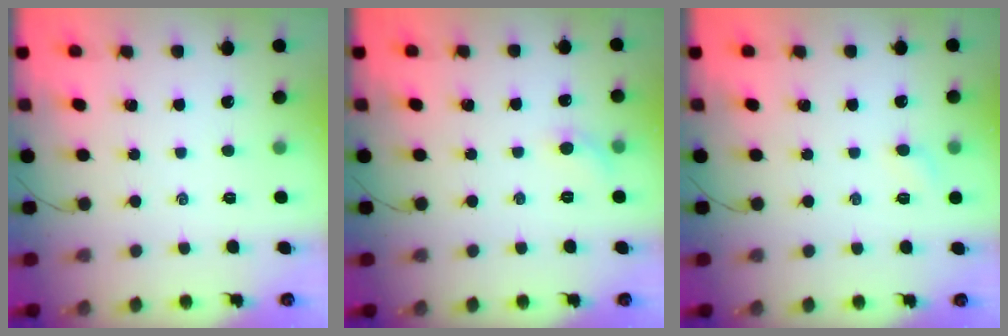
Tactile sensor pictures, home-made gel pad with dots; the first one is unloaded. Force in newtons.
{"total": 5.0, "press": 4.7, "slide": 1.6}
{"total": 4.4, "press": 4.1, "slide": 1.4}